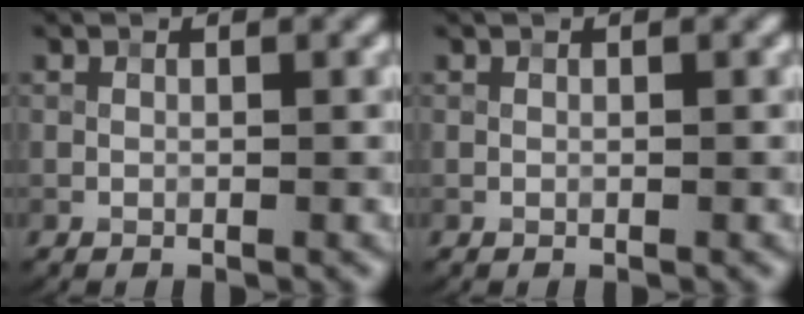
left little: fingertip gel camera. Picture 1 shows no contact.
{"total": 0.0}